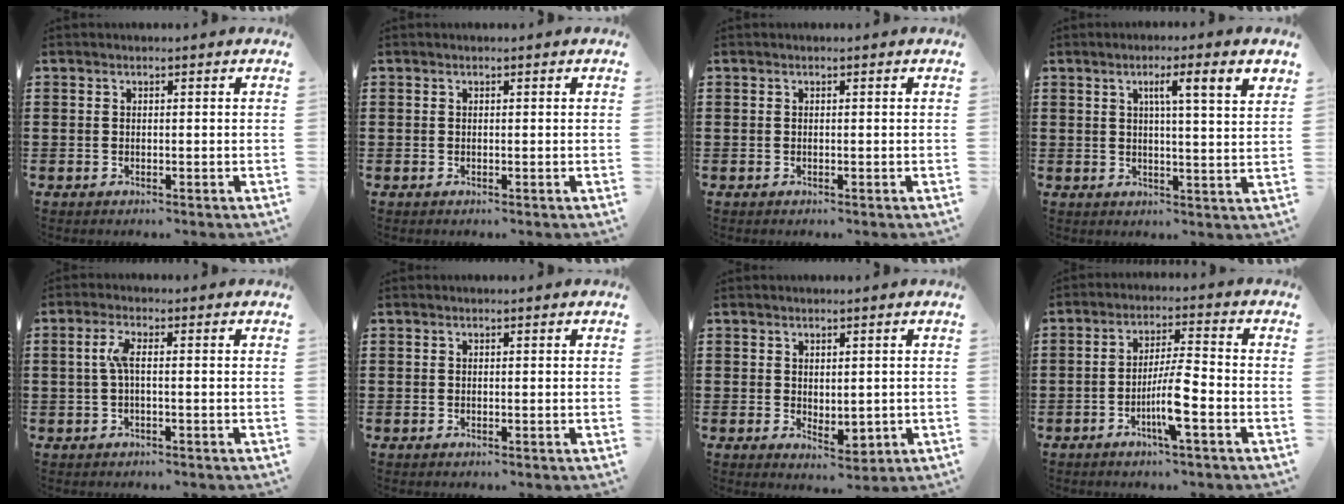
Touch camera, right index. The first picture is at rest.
{"total": 0.0}
{"total": 0.0}
{"total": 4.7, "force": [2.1, 0.2, 4.2], "torque": [-0.081, -0.003, 0.029]}
{"total": 3.4, "force": [-0.2, 0.7, 3.3], "torque": [-0.077, -0.001, -0.010]}
{"total": 0.0}
{"total": 2.1, "force": [1.1, 1.4, 1.1], "torque": [-0.024, 0.003, 0.022]}
{"total": 6.4, "force": [-2.7, 0.4, 5.8], "torque": [-0.109, -0.007, -0.052]}